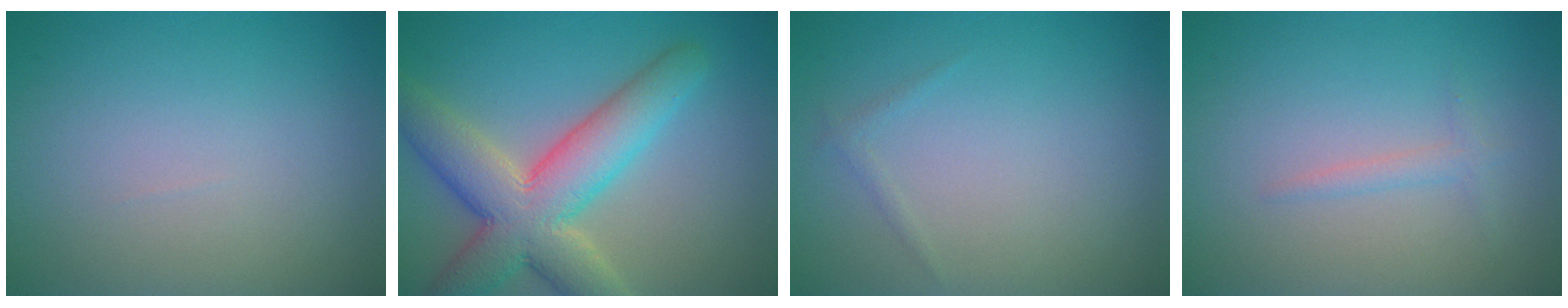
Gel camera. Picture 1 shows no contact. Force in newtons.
{"total": 8.8, "press": 8.8, "slide": 0.4}
{"total": 0.6, "press": 0.6, "slide": 0.0}
{"total": 1.1, "press": 1.1, "slide": 0.0}